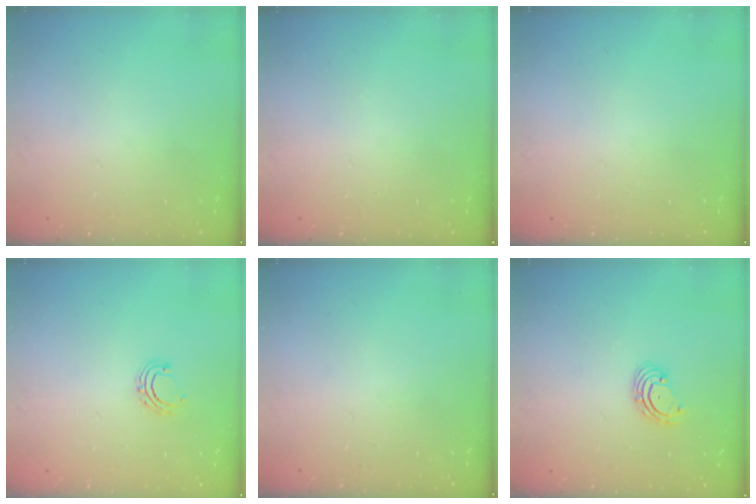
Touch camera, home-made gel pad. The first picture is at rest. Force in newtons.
{"total": 0.0}
{"total": 0.0}
{"total": 5.5, "press": 5.4, "slide": 1.1}
{"total": 0.0}
{"total": 3.3, "press": 3.3, "slide": 0.5}